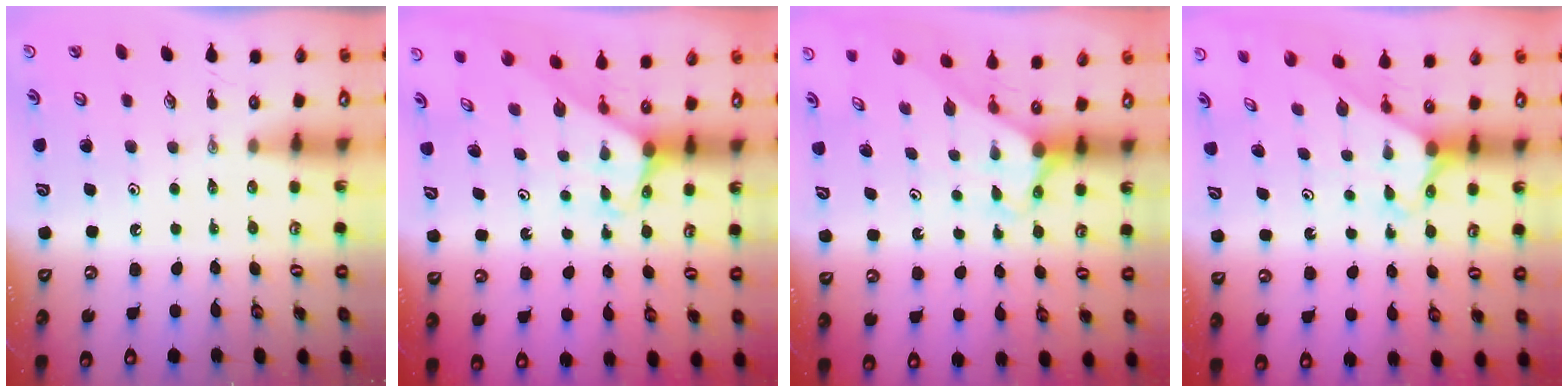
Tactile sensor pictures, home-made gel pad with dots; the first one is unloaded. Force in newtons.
{"total": 1.9, "press": 1.9, "slide": 0.1}
{"total": 2.9, "press": 2.9, "slide": 0.0}
{"total": 2.4, "press": 2.4, "slide": 0.2}